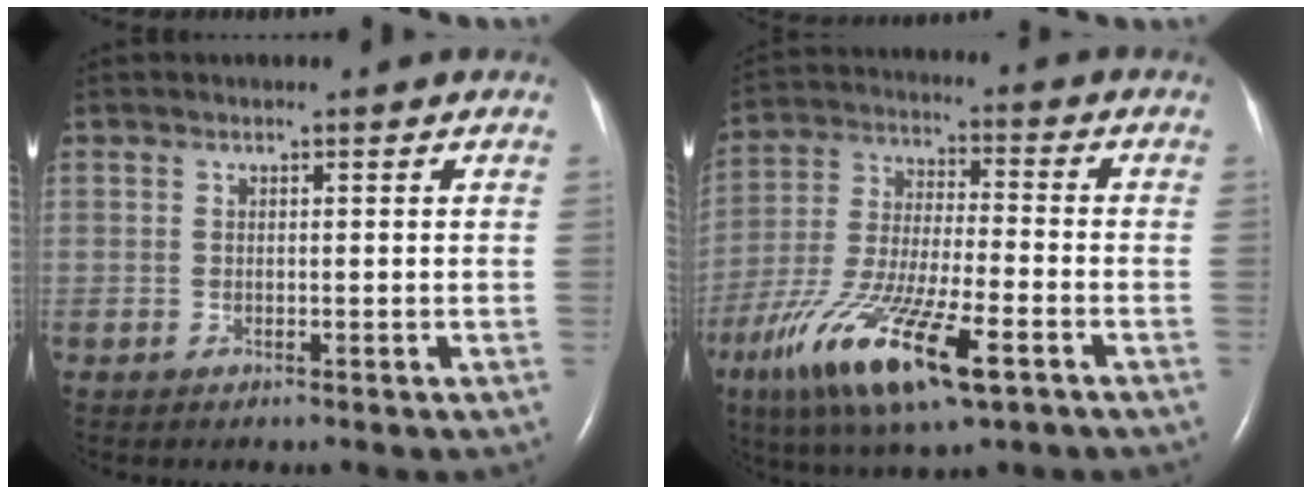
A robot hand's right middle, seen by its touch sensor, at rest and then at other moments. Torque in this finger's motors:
{"motor_torque": [1.61, -0.53, 0.97, 0.21]}